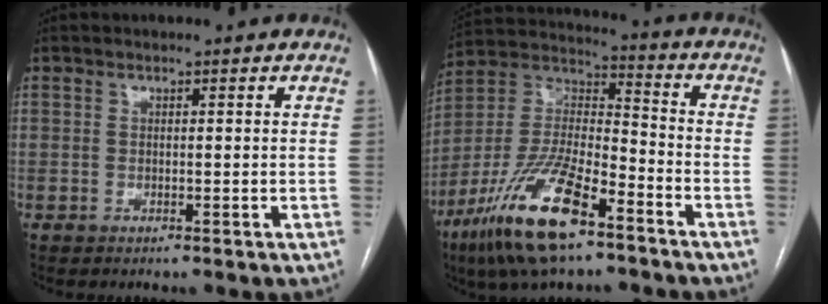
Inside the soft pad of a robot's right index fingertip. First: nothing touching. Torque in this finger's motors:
{"motor_torque": [0.05, -0.16, -0.07, -0.08]}